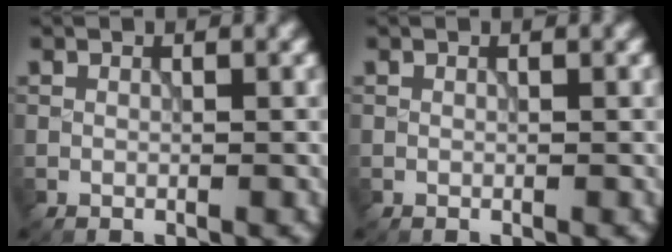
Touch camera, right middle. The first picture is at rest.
{"total": 0.0}